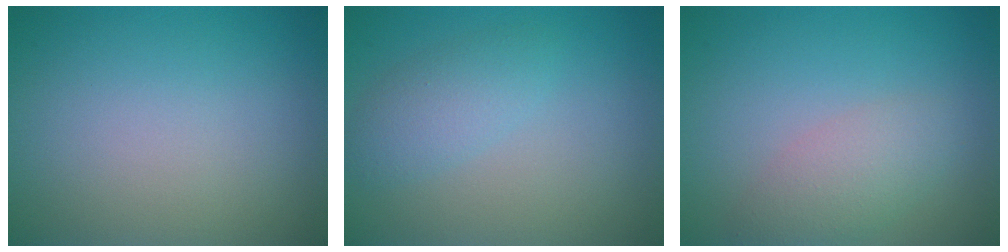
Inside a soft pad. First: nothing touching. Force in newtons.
{"total": 2.5, "press": 2.5, "slide": 0.0}
{"total": 2.9, "press": 2.9, "slide": 0.2}